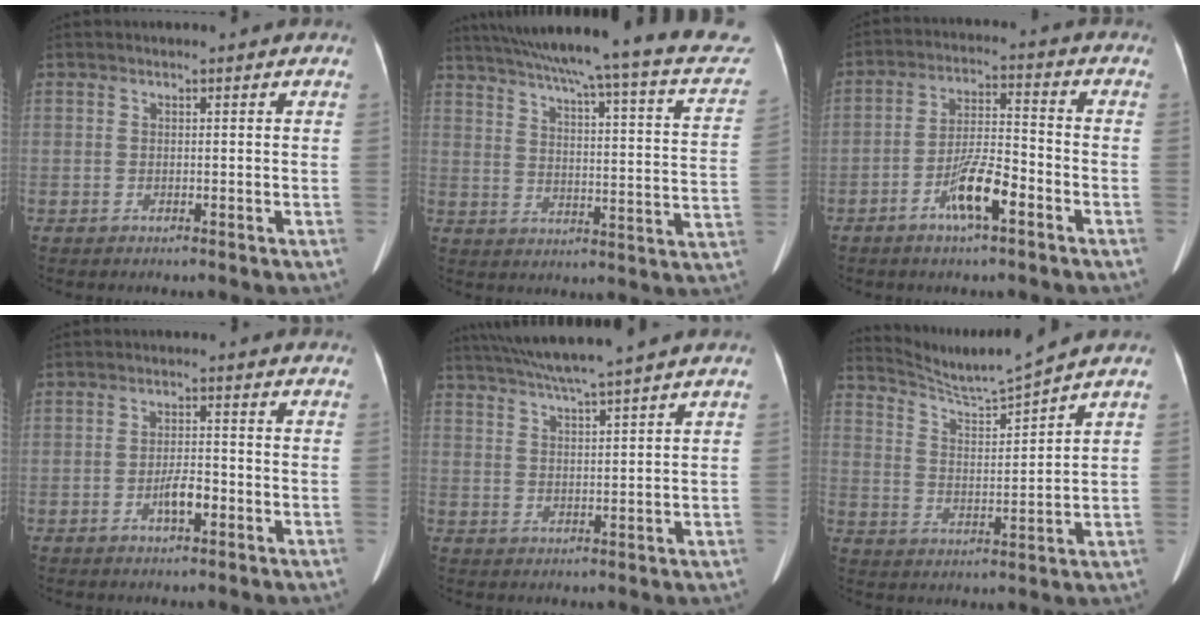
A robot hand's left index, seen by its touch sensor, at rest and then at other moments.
{"total": 29.5, "force": [24.9, 2.7, 15.6], "torque": [-0.227, -0.043, 0.302]}
{"total": 7.9, "force": [-4.1, 1.4, 6.7], "torque": [-0.131, 0.002, -0.073]}
{"total": 3.4, "force": [-1.5, 1.0, 2.9], "torque": [-0.053, 0.003, -0.025]}
{"total": 8.8, "force": [7.5, -1.7, 4.1], "torque": [-0.072, 0.012, 0.124]}
{"total": 7.6, "force": [7.2, -2.3, 1.4], "torque": [-0.040, -0.014, 0.145]}